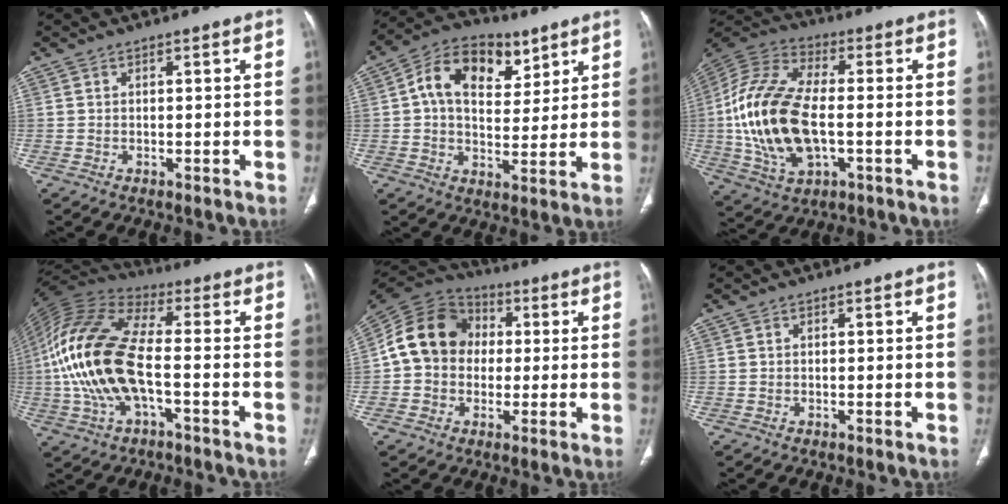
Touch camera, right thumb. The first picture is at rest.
{"total": 14.3, "force": [5.6, 9.4, 9.1], "torque": [-0.119, -0.001, 0.091]}
{"total": 20.4, "force": [-2.1, 10.4, 17.4], "torque": [-0.367, 0.019, -0.037]}
{"total": 19.8, "force": [-2.8, 8.9, 17.5], "torque": [-0.379, 0.029, -0.054]}
{"total": 14.6, "force": [1.0, 12.4, 7.7], "torque": [-0.128, 0.031, 0.007]}
{"total": 0.0}